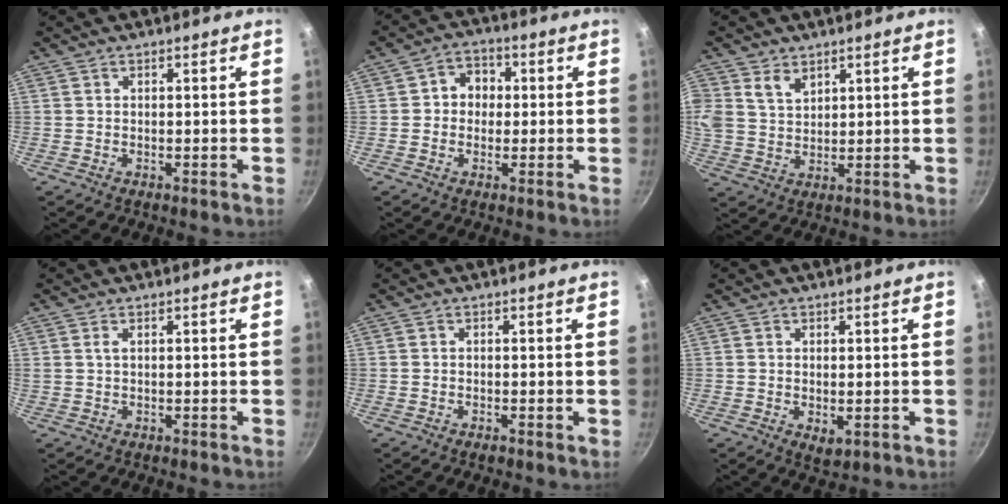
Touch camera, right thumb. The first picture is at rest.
{"total": 5.8, "force": [0.3, 5.0, 2.8], "torque": [-0.009, 0.010, -0.005]}
{"total": 8.0, "force": [4.0, 5.8, 3.8], "torque": [-0.073, -0.005, 0.082]}
{"total": 1.0, "force": [0.4, 0.4, 0.8], "torque": [-0.015, 0.002, 0.007]}
{"total": 1.0, "force": [-0.5, 0.3, 0.8], "torque": [-0.014, 0.001, -0.009]}
{"total": 2.8, "force": [-0.2, 1.5, 2.4], "torque": [-0.036, -0.011, 0.000]}